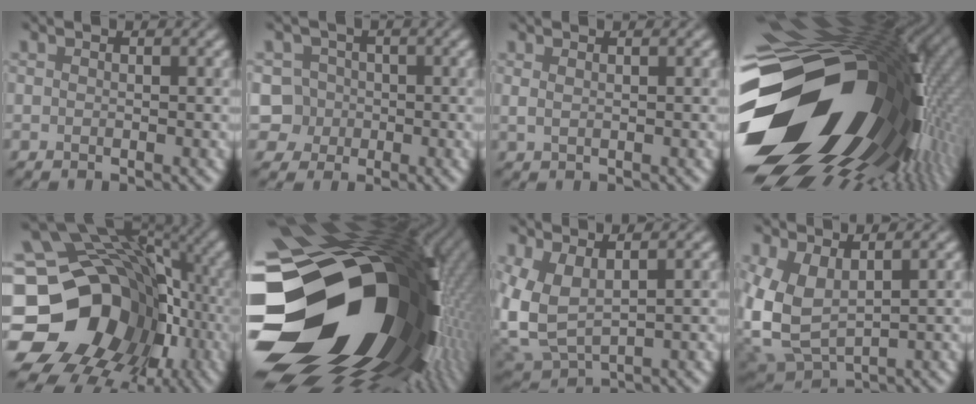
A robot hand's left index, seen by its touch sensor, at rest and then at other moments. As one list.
[{"total": 5.7, "force": [-2.2, 5.2, 0.8], "torque": [-0.002, 0.004, -0.063]}, {"total": 0.8, "force": [0.4, 0.1, 0.6], "torque": [-0.013, 0.001, 0.011]}, {"total": 21.6, "force": [-5.0, 12.9, 16.6], "torque": [-0.277, -0.017, -0.067]}, {"total": 21.5, "force": [-6.1, 17.7, 10.5], "torque": [-0.156, -0.023, -0.113]}, {"total": 22.8, "force": [-4.1, 16.0, 15.7], "torque": [-0.277, -0.026, -0.095]}, {"total": 4.7, "force": [1.3, 2.2, 3.9], "torque": [-0.107, -0.004, 0.032]}, {"total": 5.6, "force": [1.0, 3.1, 4.6], "torque": [-0.120, -0.011, 0.025]}]